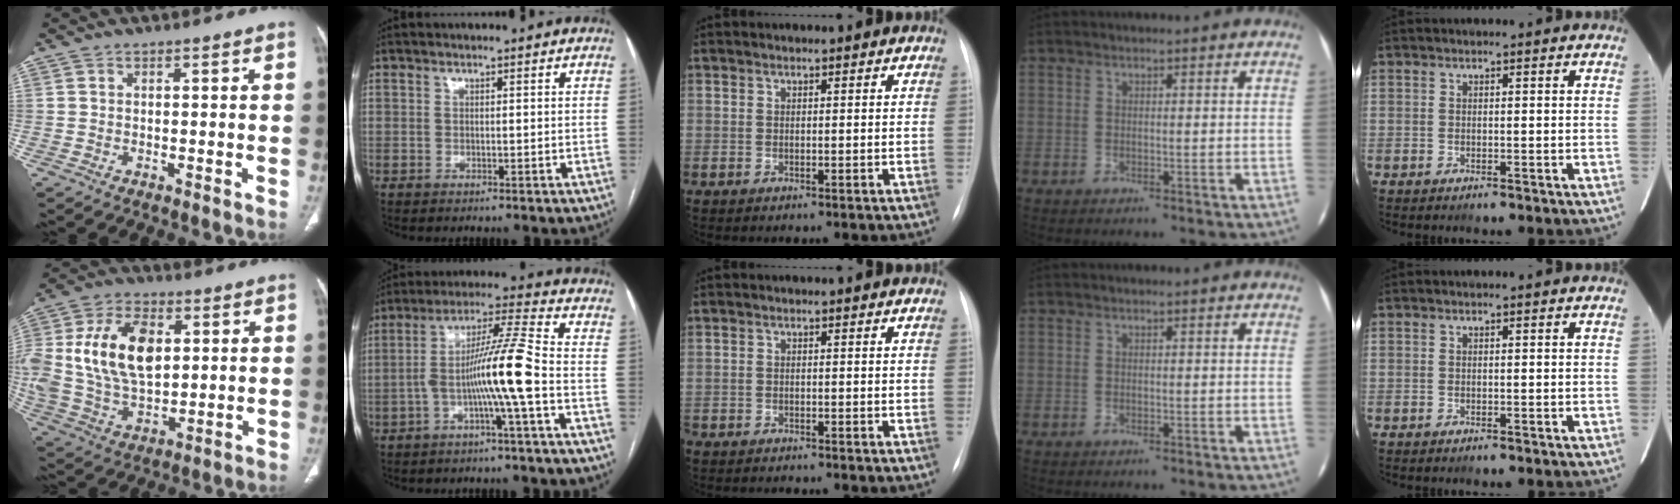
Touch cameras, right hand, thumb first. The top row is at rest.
{"thumb": {"total": 18.8, "force": [3.4, 11.6, 14.5], "torque": [-0.275, -0.003, 0.068]}, "index": {"total": 10.7, "force": [-2.9, -1.1, 10.2], "torque": [-0.186, 0.020, -0.057]}, "middle": {"total": 2.9, "force": [-2.8, 0.1, 0.8], "torque": [-0.009, -0.008, -0.043]}}